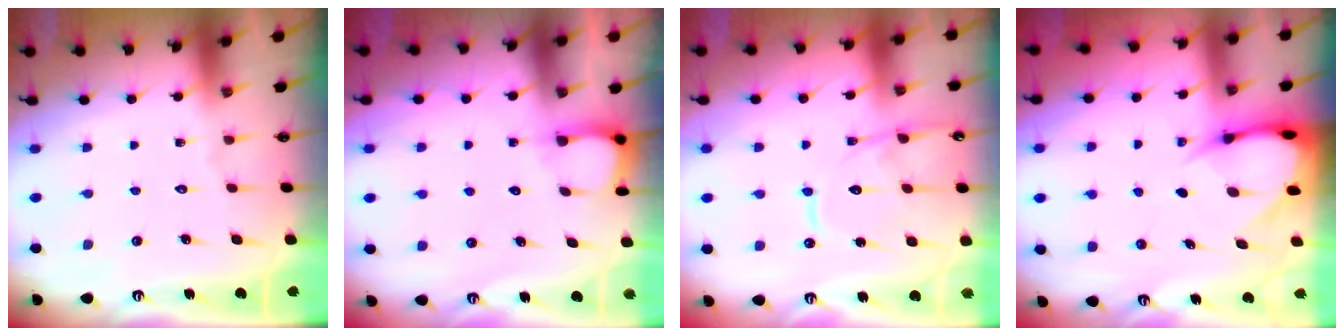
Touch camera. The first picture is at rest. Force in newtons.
{"total": 3.2, "press": 3.1, "slide": 0.5}
{"total": 13.4, "press": 13.4, "slide": 1.2}
{"total": 6.0, "press": 6.0, "slide": 0.8}